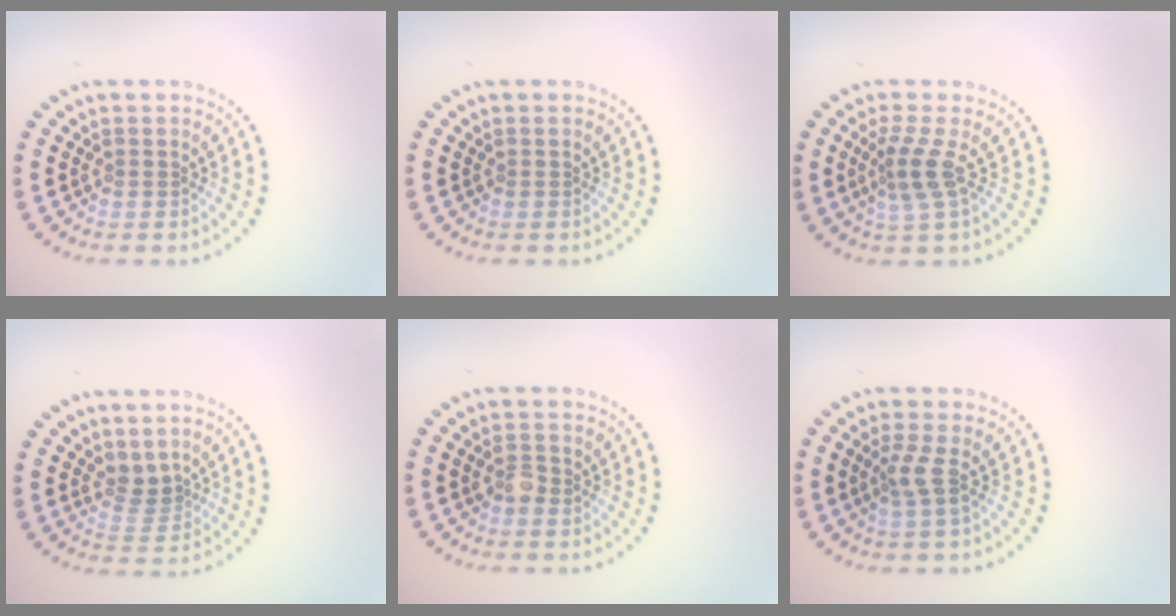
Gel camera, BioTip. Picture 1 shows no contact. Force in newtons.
{"total": 0.0}
{"total": 2.6, "press": 1.8, "slide": 1.8}
{"total": 2.0, "press": 1.5, "slide": 1.3}
{"total": 1.3, "press": 1.3, "slide": 0.0}
{"total": 2.0, "press": 1.5, "slide": 1.3}